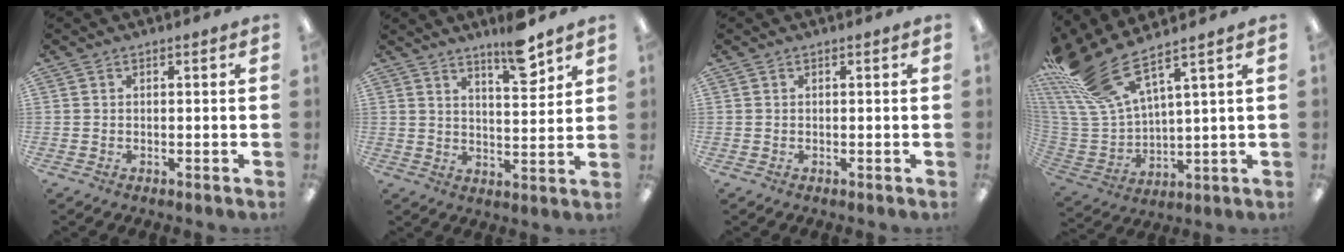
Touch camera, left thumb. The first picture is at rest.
{"total": 9.2, "force": [6.9, 2.1, 5.7], "torque": [-0.072, -0.045, 0.110]}
{"total": 0.0}
{"total": 17.2, "force": [12.6, 5.2, 10.4], "torque": [-0.235, -0.079, 0.230]}